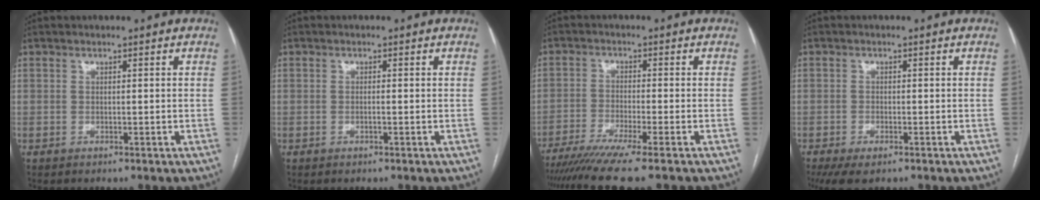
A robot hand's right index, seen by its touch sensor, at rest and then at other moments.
{"total": 0.8, "force": [-0.2, 0.1, 0.8], "torque": [-0.015, 0.001, -0.003]}
{"total": 10.2, "force": [-8.2, -1.1, 5.9], "torque": [-0.080, -0.027, -0.132]}
{"total": 4.7, "force": [-3.1, 1.9, 3.0], "torque": [-0.054, -0.009, -0.047]}